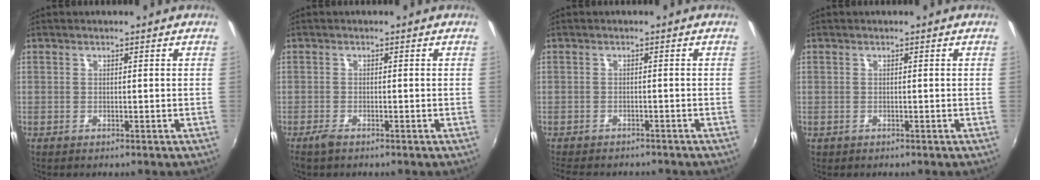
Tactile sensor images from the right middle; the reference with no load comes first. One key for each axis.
{"total": 1.9, "fx": -1.5, "fy": 0.5, "fz": 1.1, "tx": -0.028, "ty": -0.004, "tz": -0.030}
{"total": 6.2, "fx": -5.3, "fy": 2.1, "fz": 2.2, "tx": -0.058, "ty": -0.015, "tz": -0.082}
{"total": 0.0}